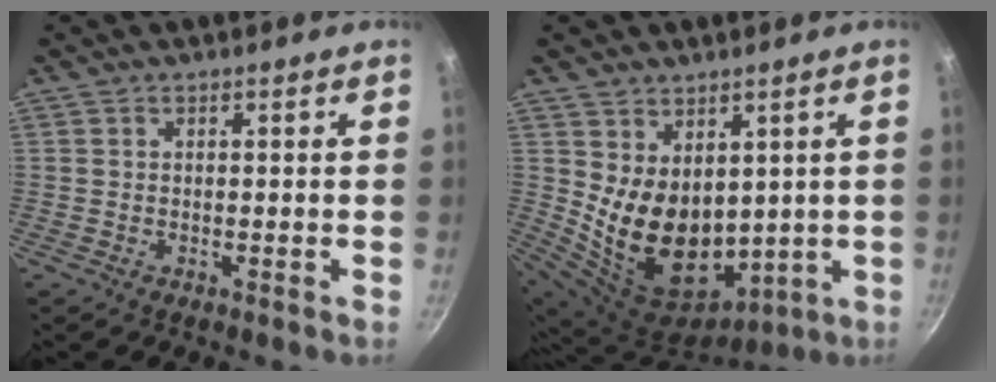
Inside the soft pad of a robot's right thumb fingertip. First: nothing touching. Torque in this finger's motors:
{"motor_torque": [-1.24, 1.99, 1.41, -0.81, 0.19]}